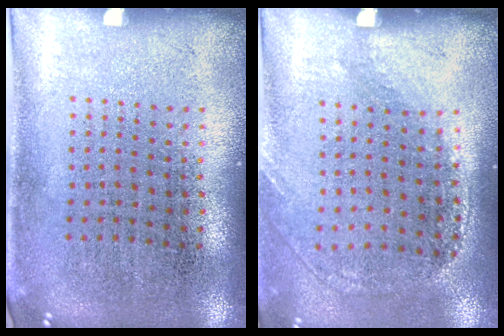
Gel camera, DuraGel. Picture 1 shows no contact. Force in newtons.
{"total": 1.3, "press": 1.0, "slide": 0.8}